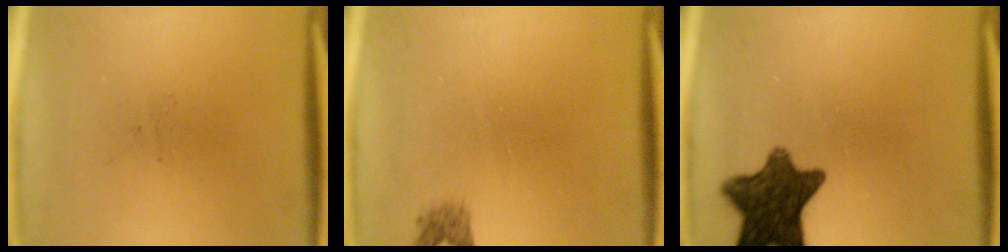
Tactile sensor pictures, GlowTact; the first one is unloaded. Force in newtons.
{"total": 1.4}
{"total": 11.4}